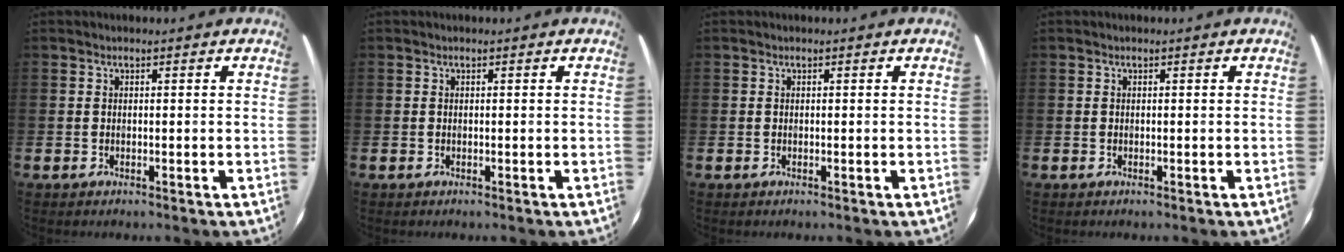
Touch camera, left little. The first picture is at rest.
{"total": 0.0}
{"total": 0.0}
{"total": 0.0}